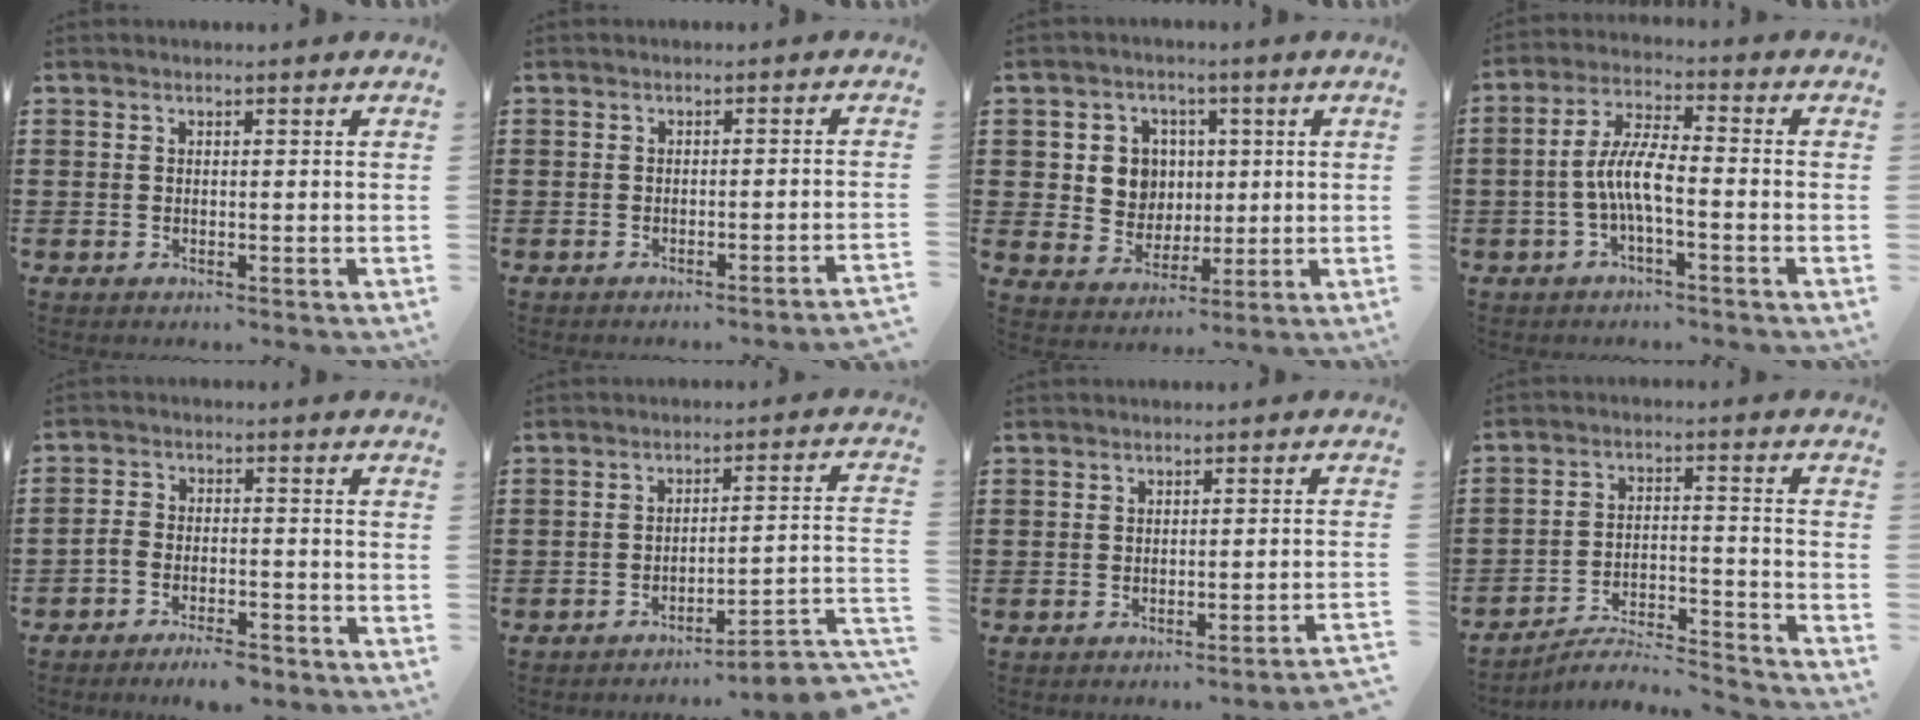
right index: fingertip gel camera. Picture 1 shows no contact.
{"total": 1.4, "force": [-1.1, -0.3, 0.7], "torque": [-0.012, -0.001, -0.022]}
{"total": 6.4, "force": [1.3, 5.9, 2.1], "torque": [-0.061, 0.016, 0.022]}
{"total": 6.6, "force": [-2.0, 1.5, 6.2], "torque": [-0.142, -0.008, -0.045]}
{"total": 4.6, "force": [-4.3, 0.9, 1.3], "torque": [-0.023, 0.010, -0.085]}
{"total": 4.5, "force": [-3.7, 0.0, 2.5], "torque": [-0.043, -0.022, -0.077]}
{"total": 1.7, "force": [-1.4, -0.4, 0.9], "torque": [-0.016, -0.002, -0.028]}
{"total": 4.4, "force": [-4.1, 0.4, 1.5], "torque": [-0.031, -0.007, -0.086]}